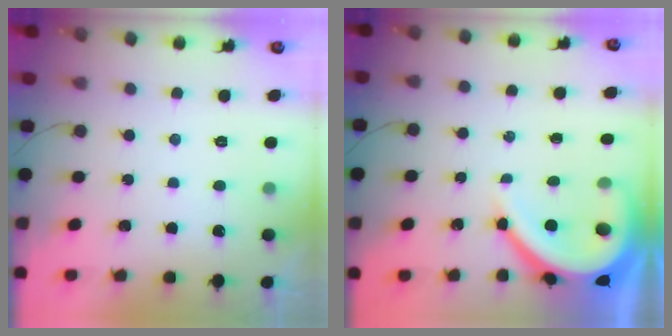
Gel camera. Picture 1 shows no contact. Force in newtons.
{"total": 11.2, "press": 11.1, "slide": 1.4}